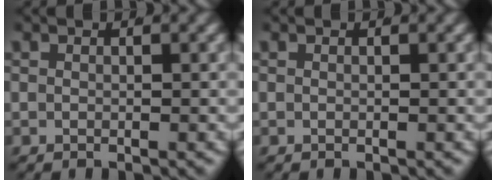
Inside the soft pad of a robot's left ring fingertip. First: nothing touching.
{"total": 0.0}